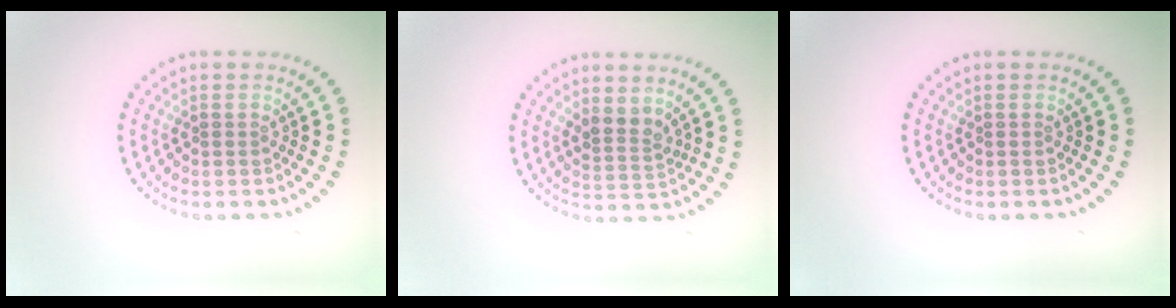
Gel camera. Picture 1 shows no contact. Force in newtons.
{"total": 2.2, "press": 1.9, "slide": 1.2}
{"total": 0.0}